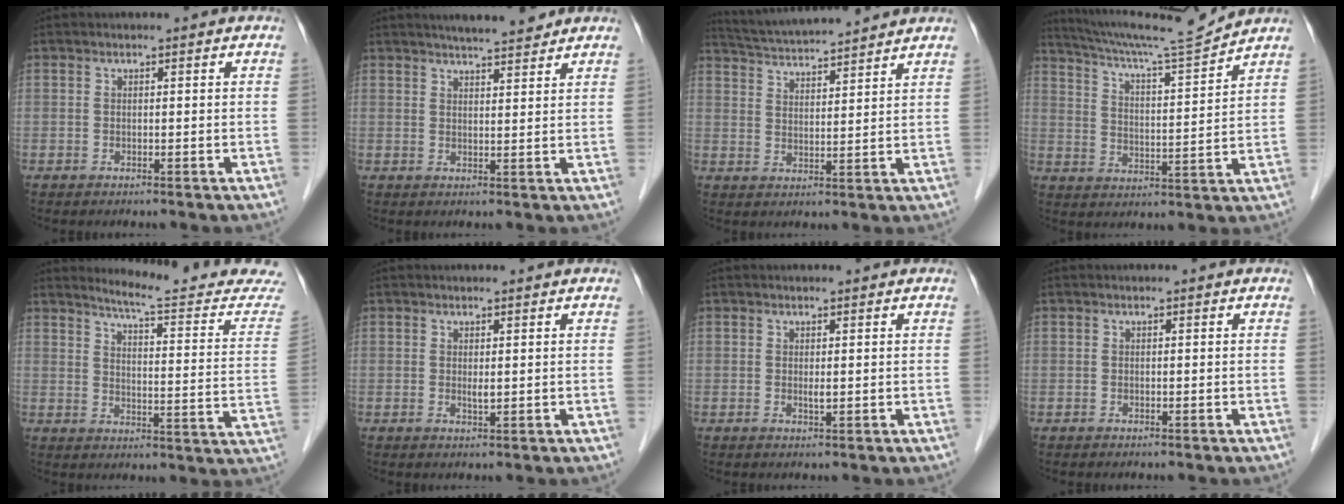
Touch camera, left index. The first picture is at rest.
{"total": 7.1, "force": [6.2, 0.8, 3.2], "torque": [-0.049, 0.013, 0.090]}
{"total": 12.7, "force": [11.9, 0.3, 4.6], "torque": [-0.090, 0.024, 0.185]}
{"total": 12.4, "force": [11.8, -1.8, 3.4], "torque": [-0.066, -0.021, 0.193]}
{"total": 16.6, "force": [15.9, 0.1, 4.6], "torque": [-0.060, -0.091, 0.184]}
{"total": 1.2, "force": [0.5, 0.3, 1.1], "torque": [-0.021, -0.003, 0.009]}
{"total": 0.9, "force": [0.3, 0.2, 0.8], "torque": [-0.020, -0.001, 0.006]}
{"total": 0.0}